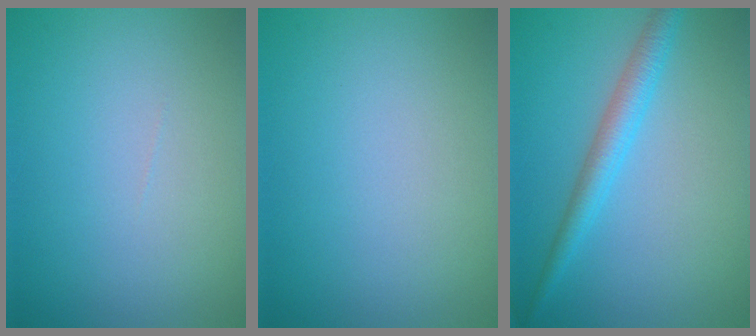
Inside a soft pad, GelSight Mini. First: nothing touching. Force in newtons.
{"total": 0.0}
{"total": 2.9, "press": 2.9, "slide": 0.2}